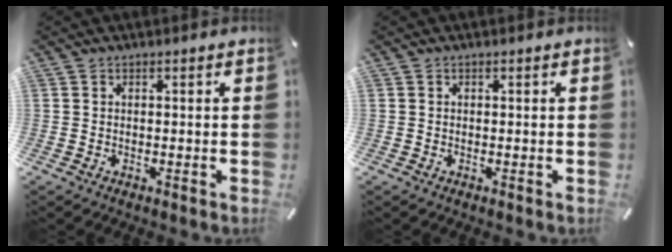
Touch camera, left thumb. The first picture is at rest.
{"total": 0.0}